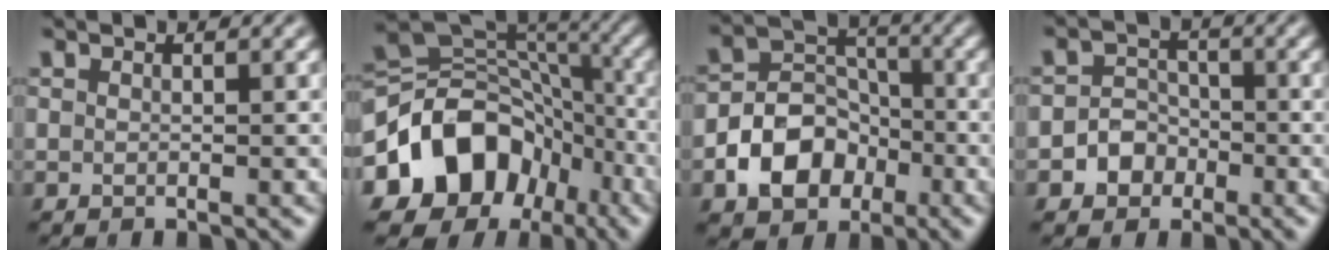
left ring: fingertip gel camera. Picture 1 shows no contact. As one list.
[{"total": 12.6, "force": [-5.2, 9.6, 6.4], "torque": [-0.122, 0.007, -0.099]}, {"total": 6.1, "force": [-2.7, 4.5, 3.0], "torque": [-0.046, 0.001, -0.056]}, {"total": 2.7, "force": [-1.1, 2.4, 0.8], "torque": [0.005, 0.007, -0.026]}]